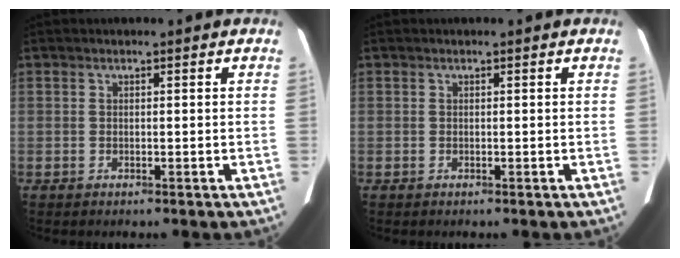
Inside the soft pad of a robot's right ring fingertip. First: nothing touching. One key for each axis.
{"total": 0.0}